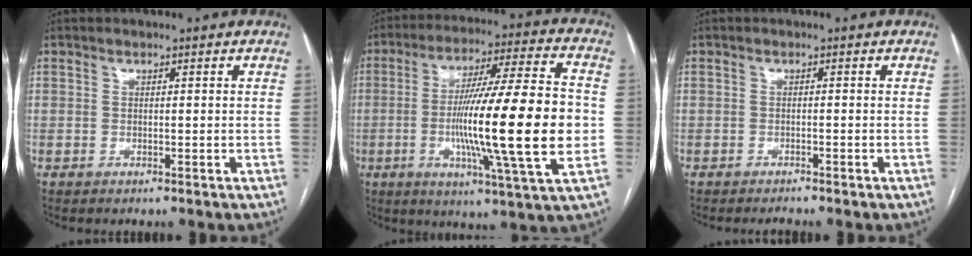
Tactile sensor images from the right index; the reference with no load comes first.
{"total": 22.0, "force": [-2.7, 0.2, 21.9], "torque": [-0.341, -0.005, -0.052]}
{"total": 1.2, "force": [-1.1, -0.1, 0.4], "torque": [-0.010, -0.002, -0.015]}